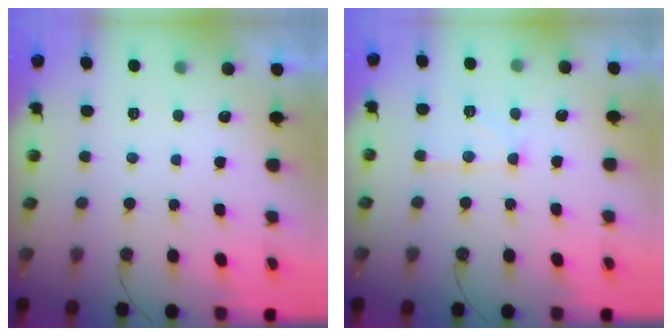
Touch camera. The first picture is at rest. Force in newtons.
{"total": 8.7, "press": 8.7, "slide": 0.2}